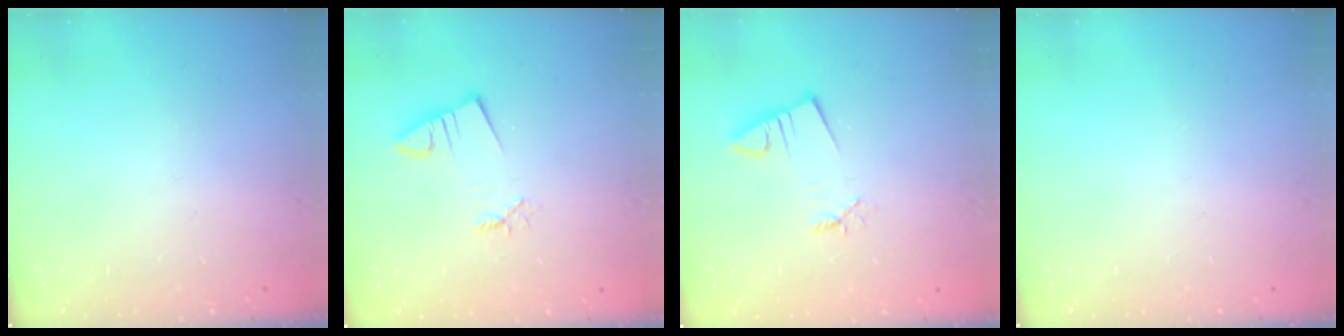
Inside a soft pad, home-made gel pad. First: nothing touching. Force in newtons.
{"total": 2.4, "press": 2.4, "slide": 0.3}
{"total": 2.4, "press": 2.4, "slide": 0.3}
{"total": 0.0}